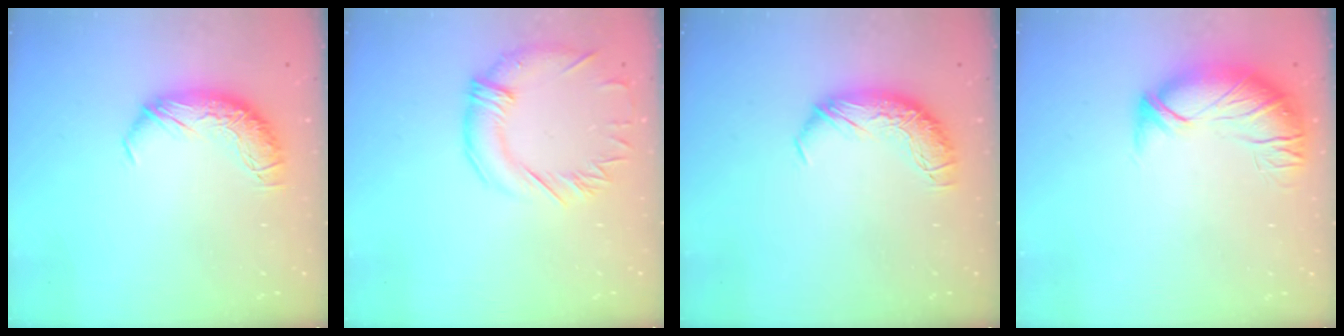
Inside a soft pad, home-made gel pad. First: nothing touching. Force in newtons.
{"total": 1.9, "press": 1.6, "slide": 1.1}
{"total": 0.0}
{"total": 2.7, "press": 1.2, "slide": 2.4}